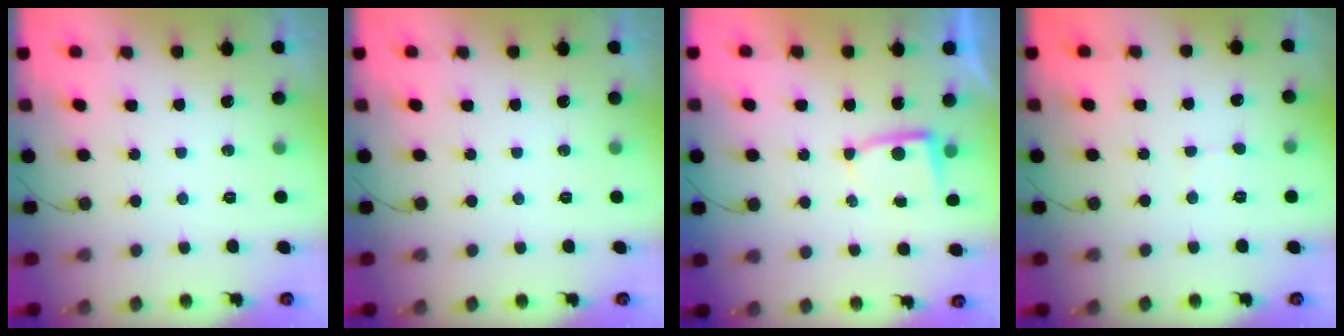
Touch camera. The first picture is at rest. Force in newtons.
{"total": 0.0}
{"total": 3.0, "press": 3.0, "slide": 0.4}
{"total": 3.5, "press": 3.5, "slide": 0.4}